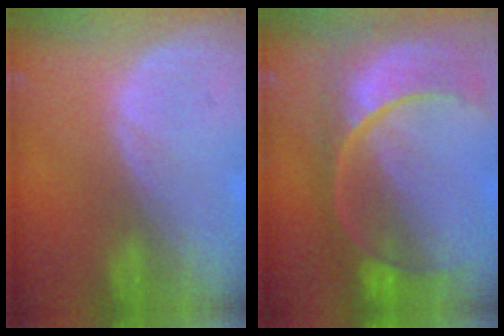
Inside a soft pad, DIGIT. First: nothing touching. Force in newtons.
{"total": 11.2, "press": 9.4, "slide": 6.1}